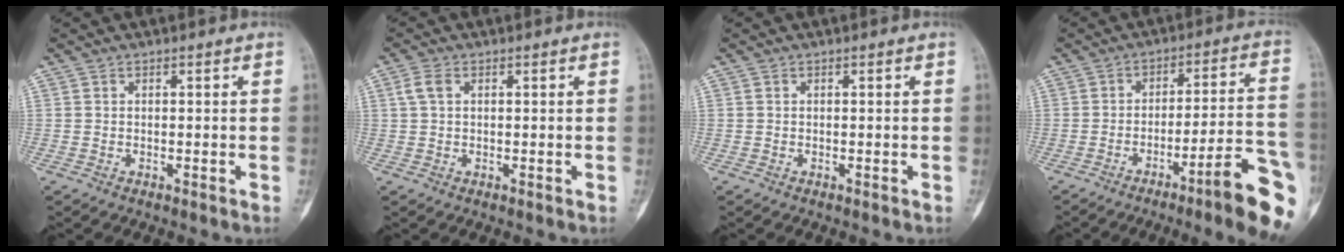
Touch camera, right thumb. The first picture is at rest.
{"total": 2.6, "force": [0.6, 1.5, 2.0], "torque": [-0.046, 0.005, 0.008]}
{"total": 0.0}
{"total": 15.2, "force": [-7.9, 1.8, 12.9], "torque": [-0.150, 0.054, -0.109]}